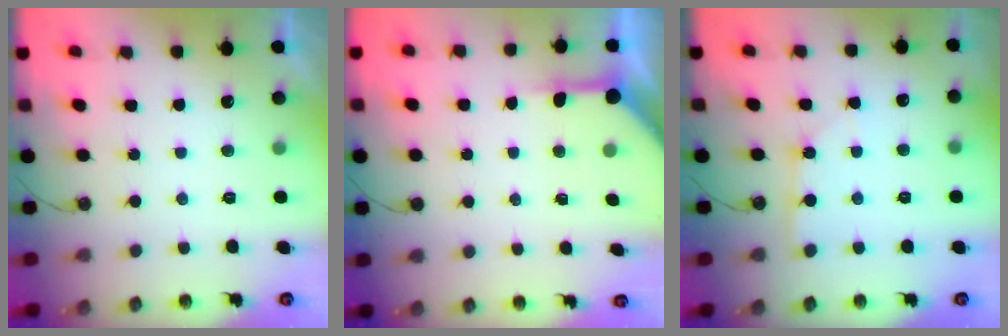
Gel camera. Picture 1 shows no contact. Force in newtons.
{"total": 5.4, "press": 5.4, "slide": 0.3}
{"total": 2.0, "press": 2.0, "slide": 0.3}